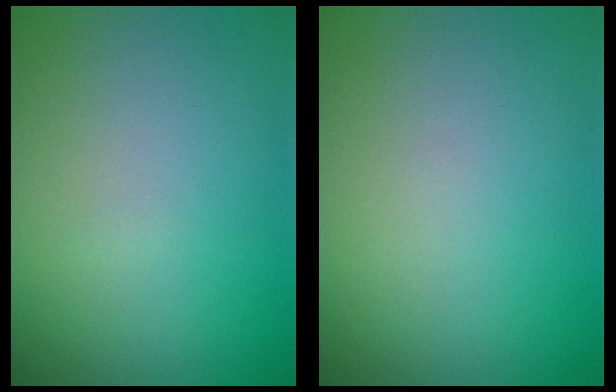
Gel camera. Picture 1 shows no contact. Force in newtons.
{"total": 0.0}